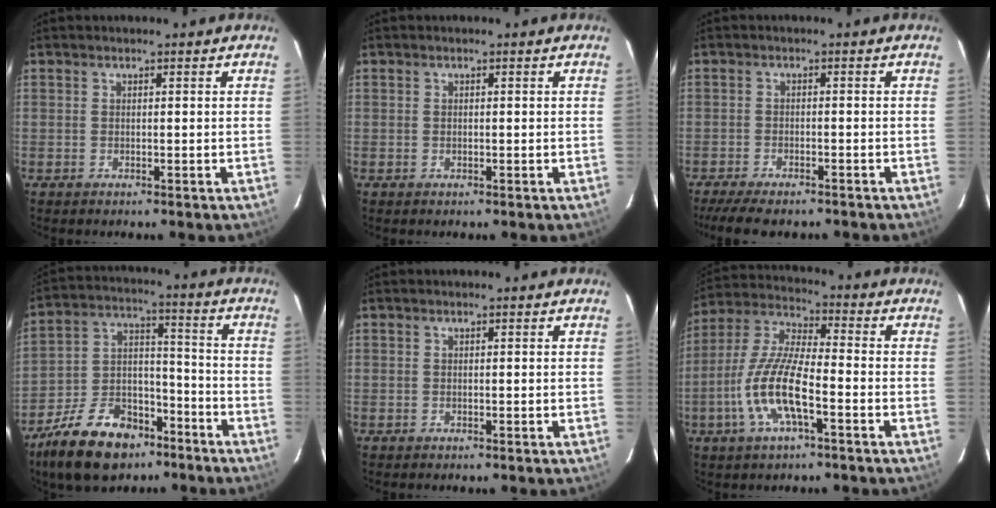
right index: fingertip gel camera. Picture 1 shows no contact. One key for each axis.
{"total": 0.0}
{"total": 9.4, "fx": -7.8, "fy": 2.4, "fz": 4.7, "tx": -0.109, "ty": -0.028, "tz": -0.127}
{"total": 18.1, "fx": -11.9, "fy": 9.9, "fz": 9.2, "tx": -0.202, "ty": 0.018, "tz": -0.193}
{"total": 0.0}
{"total": 13.4, "fx": -5.0, "fy": 3.5, "fz": 11.9, "tx": -0.253, "ty": -0.004, "tz": -0.098}